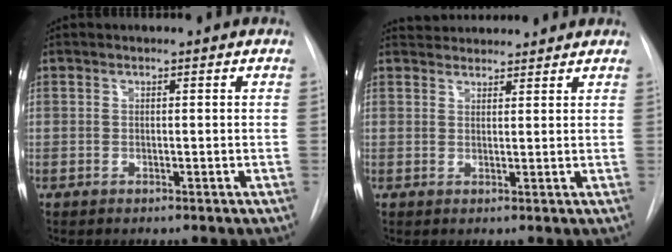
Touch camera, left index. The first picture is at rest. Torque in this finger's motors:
{"motor_torque": [-0.19, -0.82, 0.16, 0.04]}